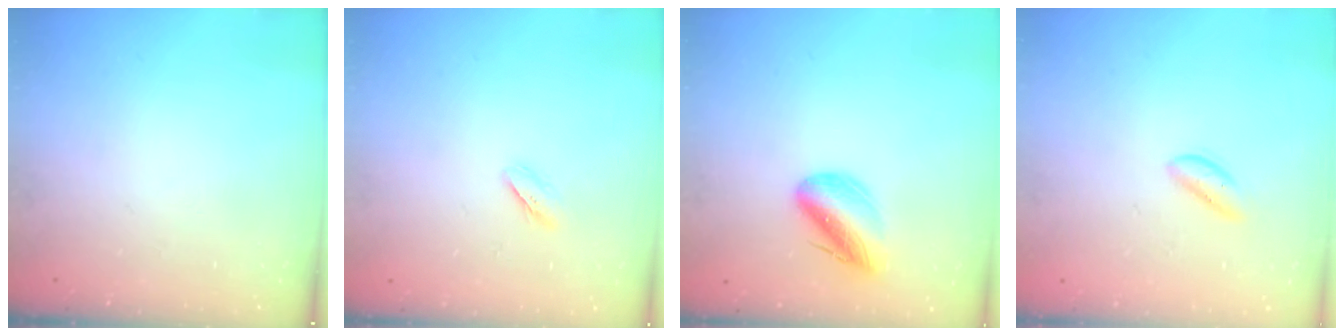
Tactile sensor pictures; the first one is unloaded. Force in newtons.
{"total": 2.4, "press": 2.2, "slide": 0.9}
{"total": 9.9, "press": 9.5, "slide": 2.6}
{"total": 1.1, "press": 1.0, "slide": 0.3}